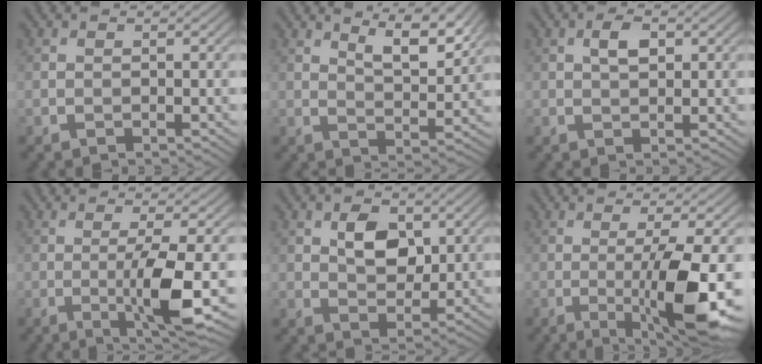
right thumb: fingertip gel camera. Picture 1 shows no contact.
{"total": 7.1, "force": [5.0, 1.9, 4.6], "torque": [-0.075, -0.018, 0.092]}
{"total": 2.6, "force": [0.8, 1.3, 2.1], "torque": [-0.040, 0.003, 0.012]}
{"total": 6.9, "force": [-1.3, 0.7, 6.8], "torque": [-0.126, 0.003, -0.022]}
{"total": 5.5, "force": [1.8, 3.4, 3.8], "torque": [-0.067, -0.002, 0.030]}
{"total": 10.7, "force": [-2.0, 1.7, 10.3], "torque": [-0.161, 0.000, -0.030]}